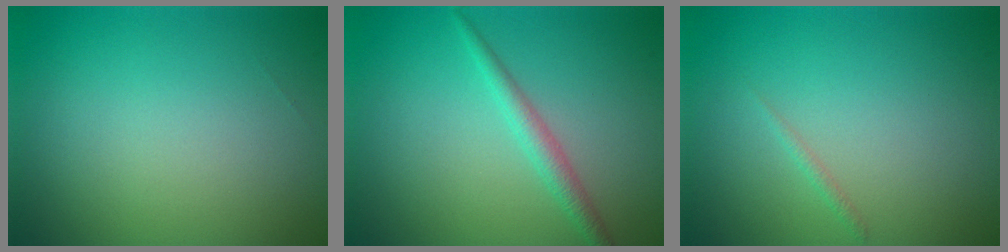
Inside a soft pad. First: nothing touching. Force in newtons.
{"total": 1.9, "press": 1.9, "slide": 0.1}
{"total": 0.5, "press": 0.5, "slide": 0.0}